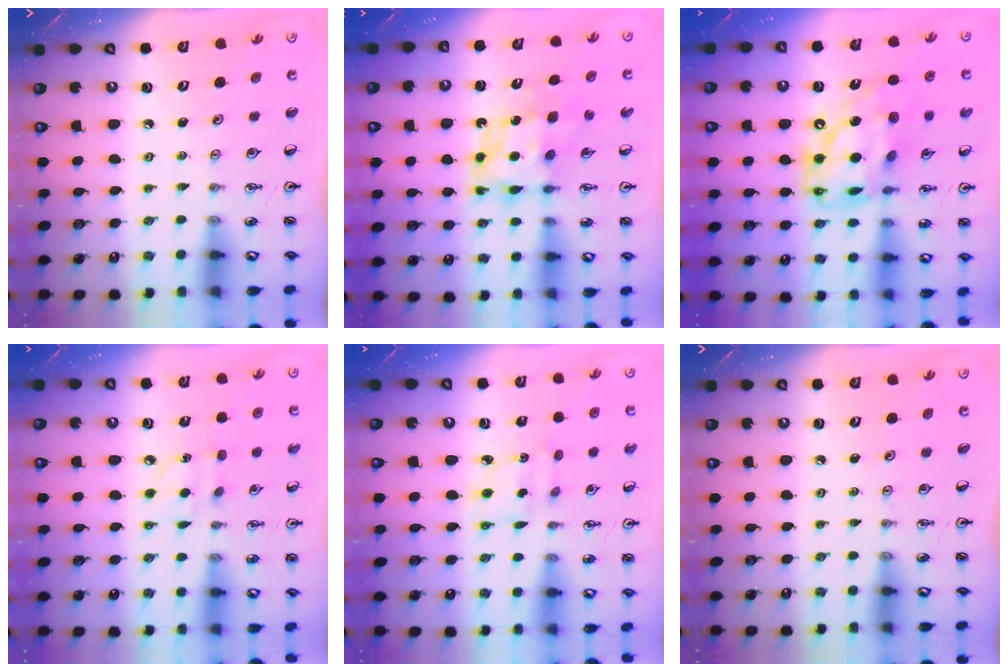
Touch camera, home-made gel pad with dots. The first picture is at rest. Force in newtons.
{"total": 6.7, "press": 6.7, "slide": 0.4}
{"total": 18.6, "press": 18.5, "slide": 1.9}
{"total": 7.0, "press": 7.0, "slide": 0.5}
{"total": 2.5, "press": 2.5, "slide": 0.1}
{"total": 0.0}